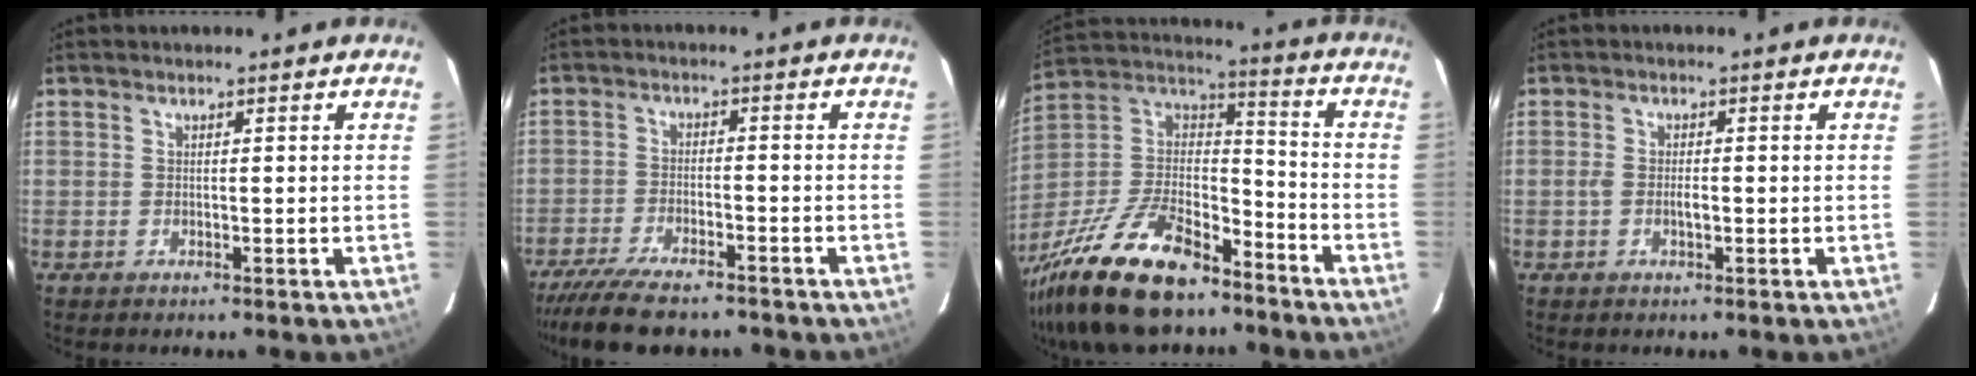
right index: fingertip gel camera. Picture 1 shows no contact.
{"total": 13.0, "force": [-10.9, 3.4, 6.1], "torque": [-0.135, -0.029, -0.177]}
{"total": 27.7, "force": [-19.4, 11.7, 16.0], "torque": [-0.338, -0.006, -0.320]}
{"total": 2.0, "force": [-0.5, 0.8, 1.7], "torque": [-0.036, 0.001, -0.010]}